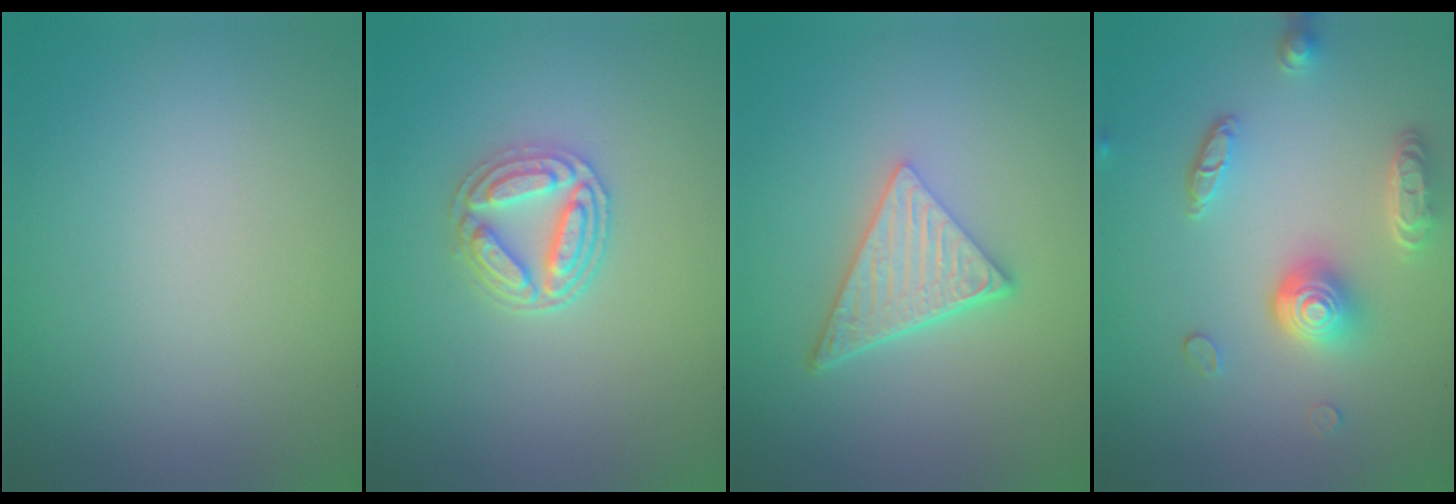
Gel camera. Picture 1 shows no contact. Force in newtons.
{"total": 3.7, "press": 3.3, "slide": 1.7}
{"total": 4.9, "press": 3.4, "slide": 3.5}
{"total": 4.7, "press": 3.6, "slide": 2.9}